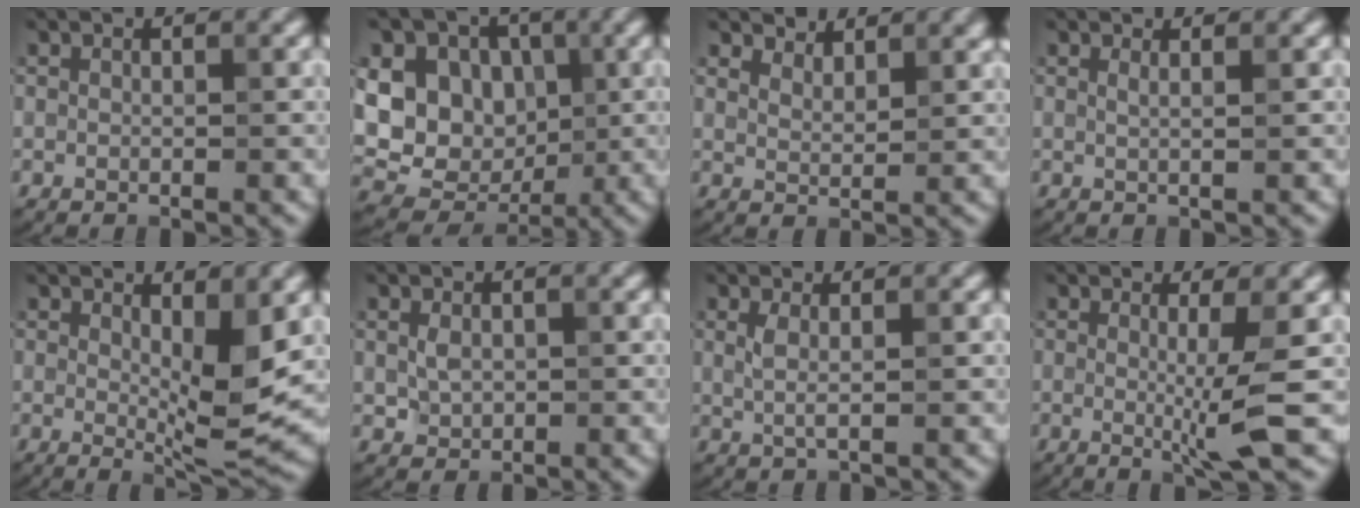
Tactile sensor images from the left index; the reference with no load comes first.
{"total": 13.6, "force": [2.4, 11.3, 7.1], "torque": [-0.126, 0.039, 0.023]}
{"total": 4.0, "force": [3.6, 1.3, 1.0], "torque": [-0.026, -0.003, 0.055]}
{"total": 1.3, "force": [0.6, 0.5, 1.0], "torque": [-0.007, -0.002, 0.000]}
{"total": 5.9, "force": [0.8, 1.5, 5.7], "torque": [-0.085, -0.018, 0.017]}
{"total": 1.7, "force": [0.3, 1.3, 1.1], "torque": [-0.023, 0.000, 0.007]}
{"total": 1.6, "force": [0.5, 0.5, 1.5], "torque": [-0.029, -0.005, 0.008]}
{"total": 4.3, "force": [-0.1, 0.5, 4.3], "torque": [-0.072, -0.014, -0.007]}